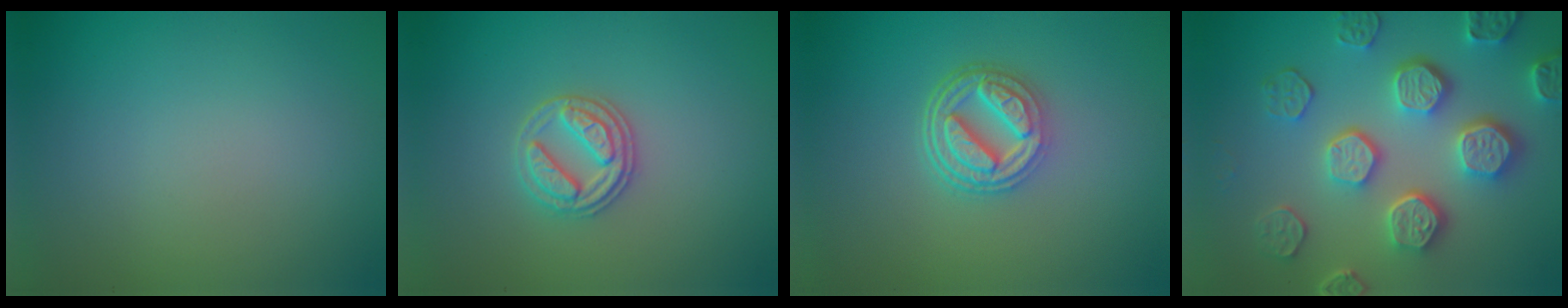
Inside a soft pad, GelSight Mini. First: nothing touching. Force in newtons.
{"total": 2.8, "press": 2.7, "slide": 0.8}
{"total": 4.9, "press": 3.7, "slide": 3.3}
{"total": 7.3, "press": 6.1, "slide": 4.0}